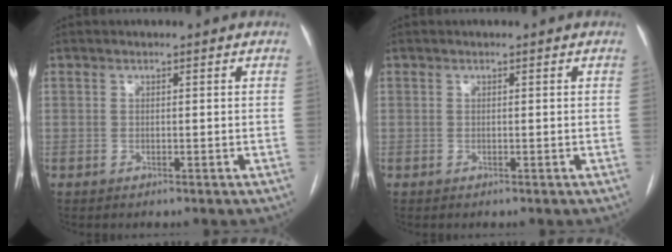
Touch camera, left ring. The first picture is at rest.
{"total": 0.0}